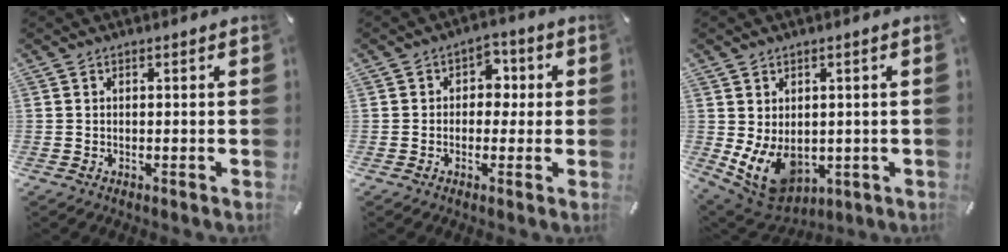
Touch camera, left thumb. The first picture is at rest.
{"total": 4.9, "force": [-0.3, 4.1, 2.6], "torque": [-0.031, 0.009, -0.012]}
{"total": 10.5, "force": [-1.6, 8.2, 6.3], "torque": [-0.117, -0.004, -0.023]}